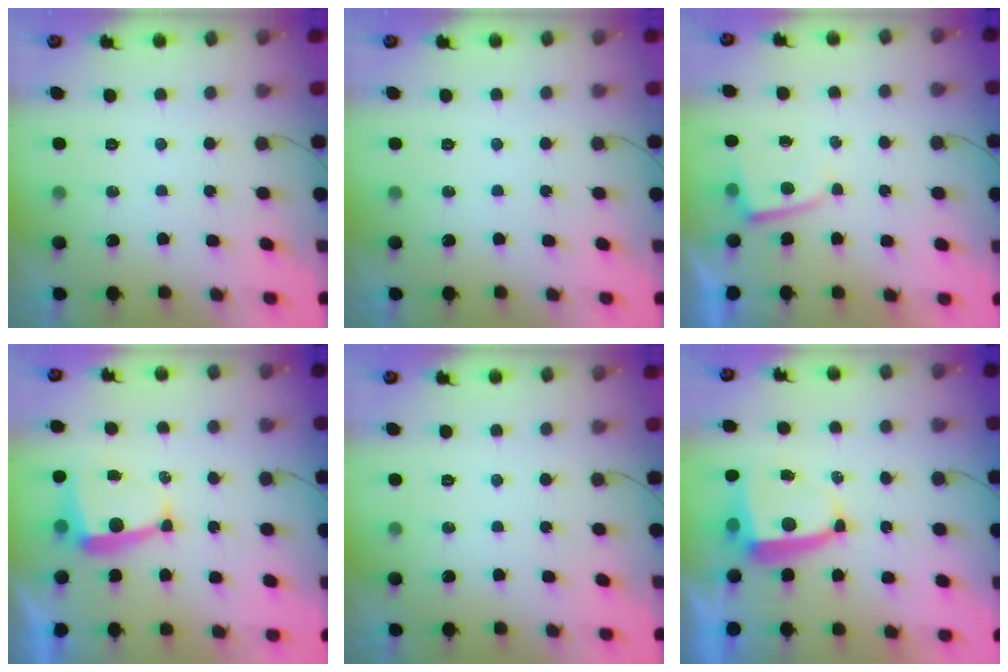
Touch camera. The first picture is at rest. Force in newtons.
{"total": 0.0}
{"total": 2.2, "press": 2.2, "slide": 0.4}
{"total": 6.0, "press": 6.0, "slide": 0.4}
{"total": 0.0}
{"total": 5.6, "press": 5.6, "slide": 0.5}